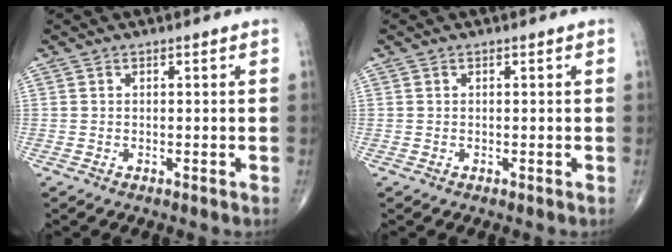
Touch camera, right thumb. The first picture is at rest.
{"total": 0.0}